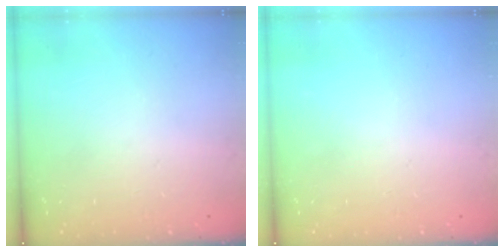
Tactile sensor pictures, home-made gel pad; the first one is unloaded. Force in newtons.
{"total": 0.0}